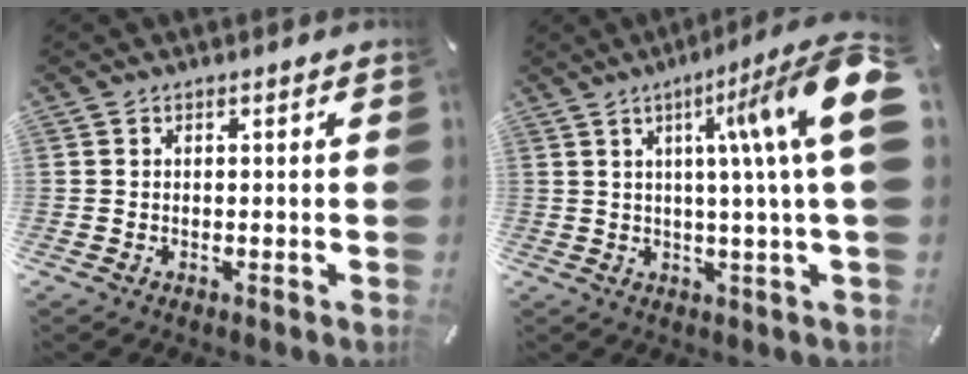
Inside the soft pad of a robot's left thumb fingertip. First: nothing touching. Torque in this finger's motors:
{"motor_torque": [0.69, 1.12, 1.83, -0.72, 0.48]}